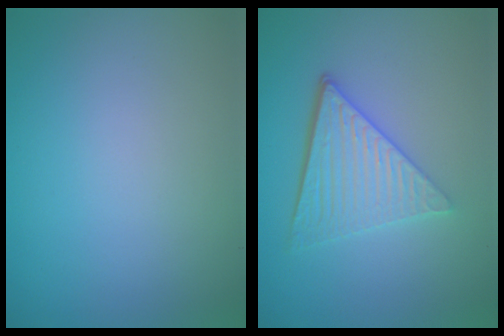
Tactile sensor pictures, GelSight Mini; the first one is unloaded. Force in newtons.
{"total": 5.4, "press": 3.9, "slide": 3.7}